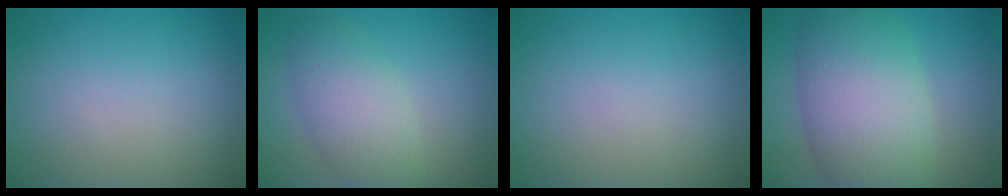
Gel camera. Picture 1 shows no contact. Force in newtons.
{"total": 4.9, "press": 4.9, "slide": 0.4}
{"total": 0.0}
{"total": 10.9, "press": 10.9, "slide": 0.3}